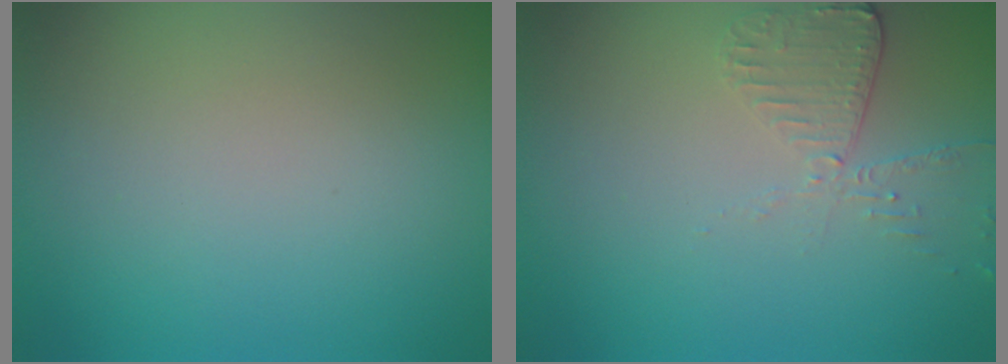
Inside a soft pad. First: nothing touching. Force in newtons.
{"total": 2.0, "press": 1.9, "slide": 0.6}